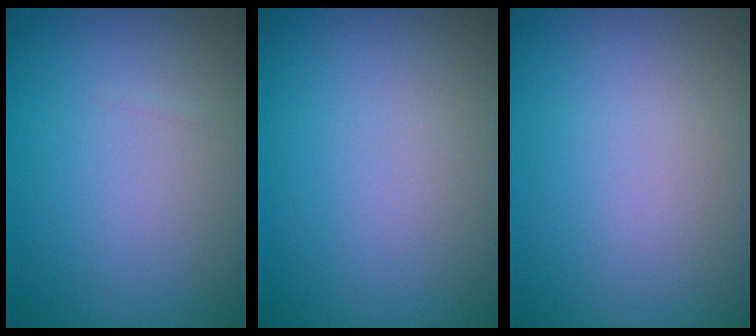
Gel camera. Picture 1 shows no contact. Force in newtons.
{"total": 0.0}
{"total": 0.0}